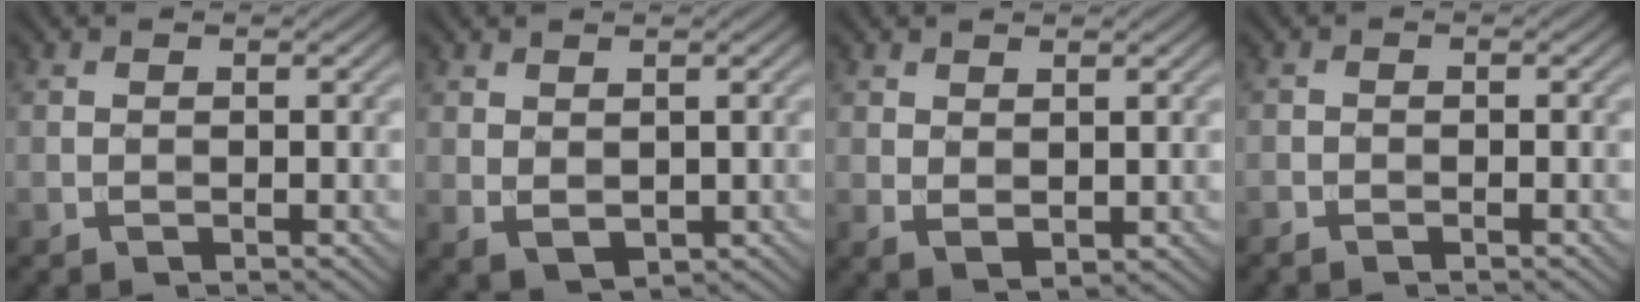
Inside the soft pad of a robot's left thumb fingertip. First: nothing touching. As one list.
[{"total": 2.3, "force": [0.7, 1.5, 1.6], "torque": [-0.035, -0.008, 0.021]}, {"total": 2.1, "force": [1.0, 1.1, 1.5], "torque": [-0.031, -0.008, 0.025]}, {"total": 0.9, "force": [-0.8, 0.2, 0.3], "torque": [-0.006, -0.002, -0.017]}]